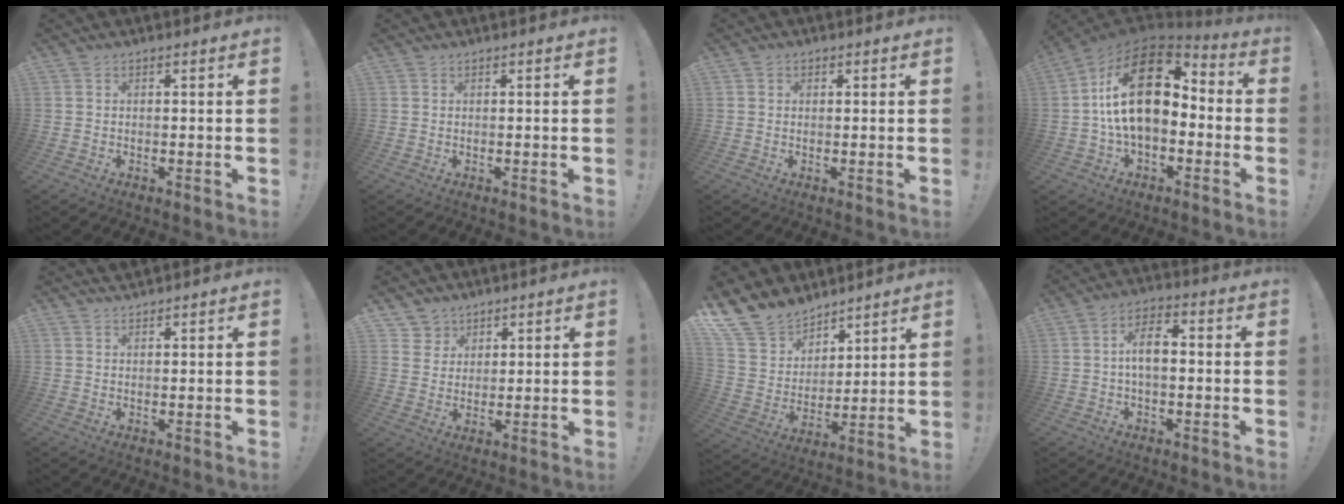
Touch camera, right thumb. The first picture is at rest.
{"total": 0.0}
{"total": 1.1, "force": [0.0, 1.0, 0.4], "torque": [-0.004, 0.002, 0.000]}
{"total": 22.5, "force": [3.8, 12.2, 18.6], "torque": [-0.320, 0.001, 0.068]}
{"total": 1.6, "force": [1.6, 0.0, -0.1], "torque": [0.009, -0.009, 0.028]}
{"total": 5.0, "force": [3.2, 3.8, 0.0], "torque": [0.002, -0.026, 0.063]}
{"total": 14.2, "force": [10.8, 8.7, 3.0], "torque": [-0.062, -0.086, 0.211]}
{"total": 7.8, "force": [0.1, 3.9, 6.8], "torque": [-0.113, 0.005, 0.002]}